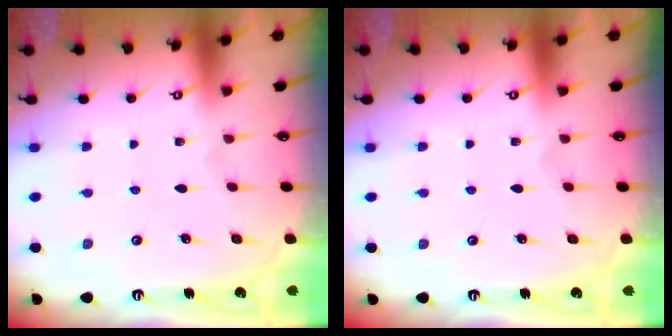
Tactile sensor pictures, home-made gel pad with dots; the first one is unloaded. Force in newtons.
{"total": 0.0}